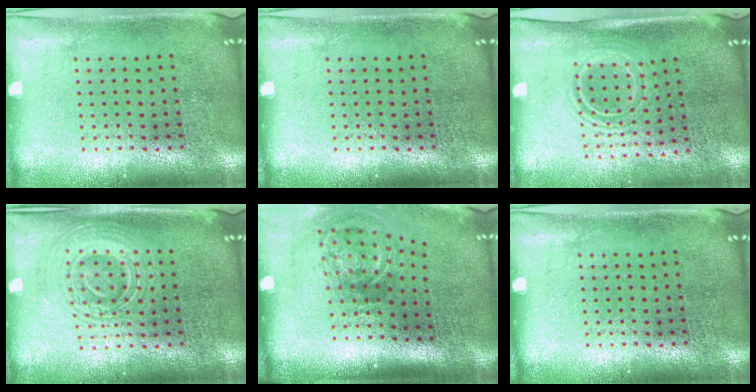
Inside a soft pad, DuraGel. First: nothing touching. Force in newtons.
{"total": 0.0}
{"total": 1.5, "press": 1.1, "slide": 1.0}
{"total": 2.8, "press": 2.8, "slide": 0.4}
{"total": 2.2, "press": 1.4, "slide": 1.7}
{"total": 0.0}